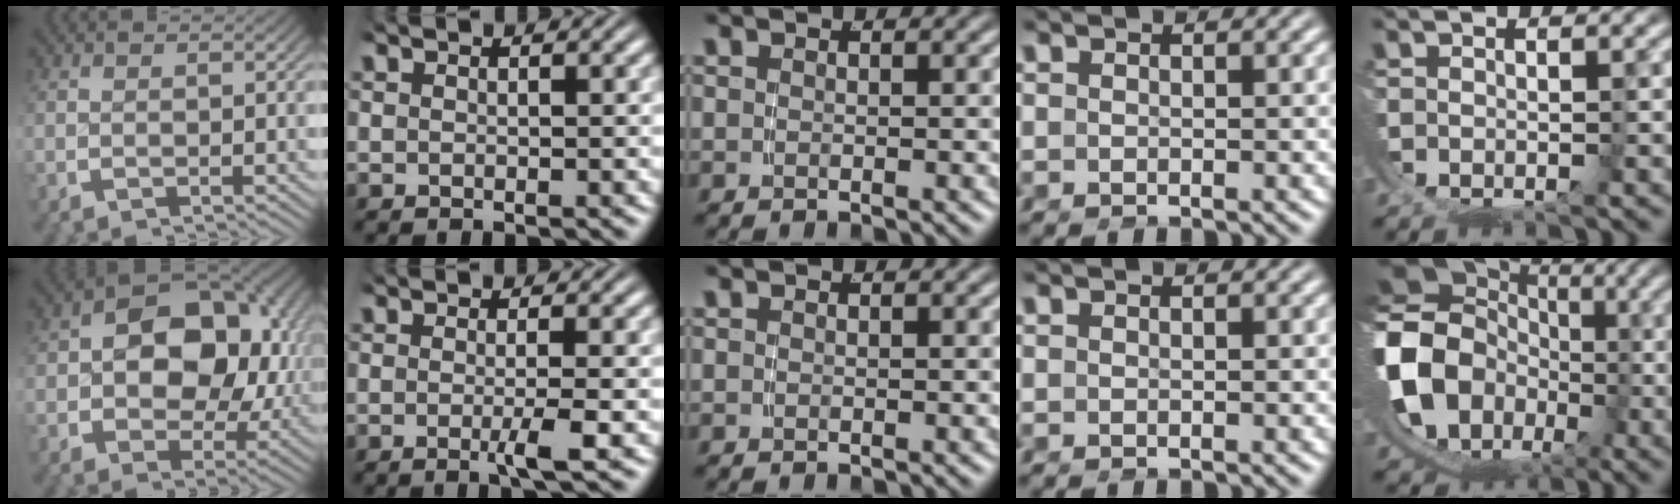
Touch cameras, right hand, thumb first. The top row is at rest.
{"thumb": {"total": 11.3, "force": [0.6, 7.8, 8.1], "torque": [-0.132, -0.013, 0.011]}, "index": {"total": 2.0, "force": [-0.5, -0.2, 2.0], "torque": [-0.032, -0.004, -0.009]}, "little": {"total": 14.6, "force": [-0.9, 12.6, 7.4], "torque": [-0.175, -0.053, 0.001]}}